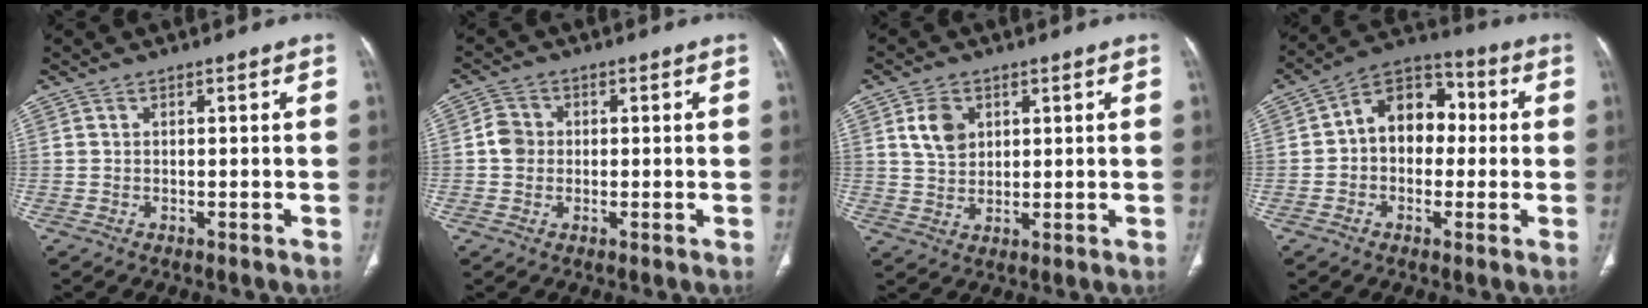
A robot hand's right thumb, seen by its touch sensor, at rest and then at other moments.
{"total": 3.6, "force": [-0.1, 3.2, 1.6], "torque": [-0.018, 0.008, -0.008]}
{"total": 5.7, "force": [2.2, 4.1, 3.3], "torque": [-0.044, -0.011, 0.044]}
{"total": 12.0, "force": [0.7, 8.7, 8.2], "torque": [-0.086, 0.036, -0.003]}